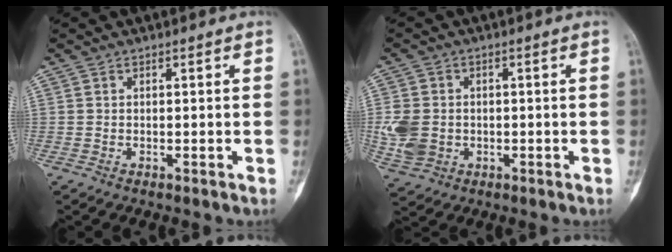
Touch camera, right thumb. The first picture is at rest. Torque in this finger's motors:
{"motor_torque": [0.02, 0.12, 0.51, -0.28, 0.10]}